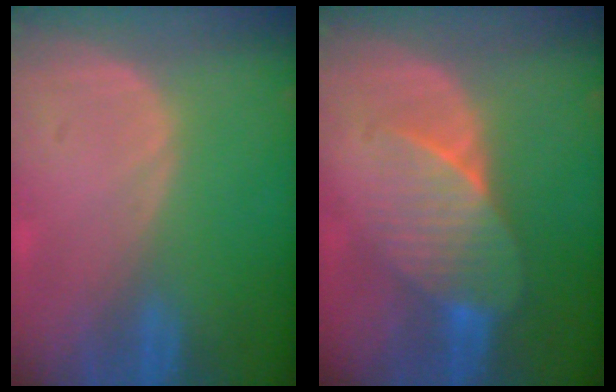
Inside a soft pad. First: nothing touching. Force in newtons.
{"total": 7.4, "press": 6.9, "slide": 2.5}